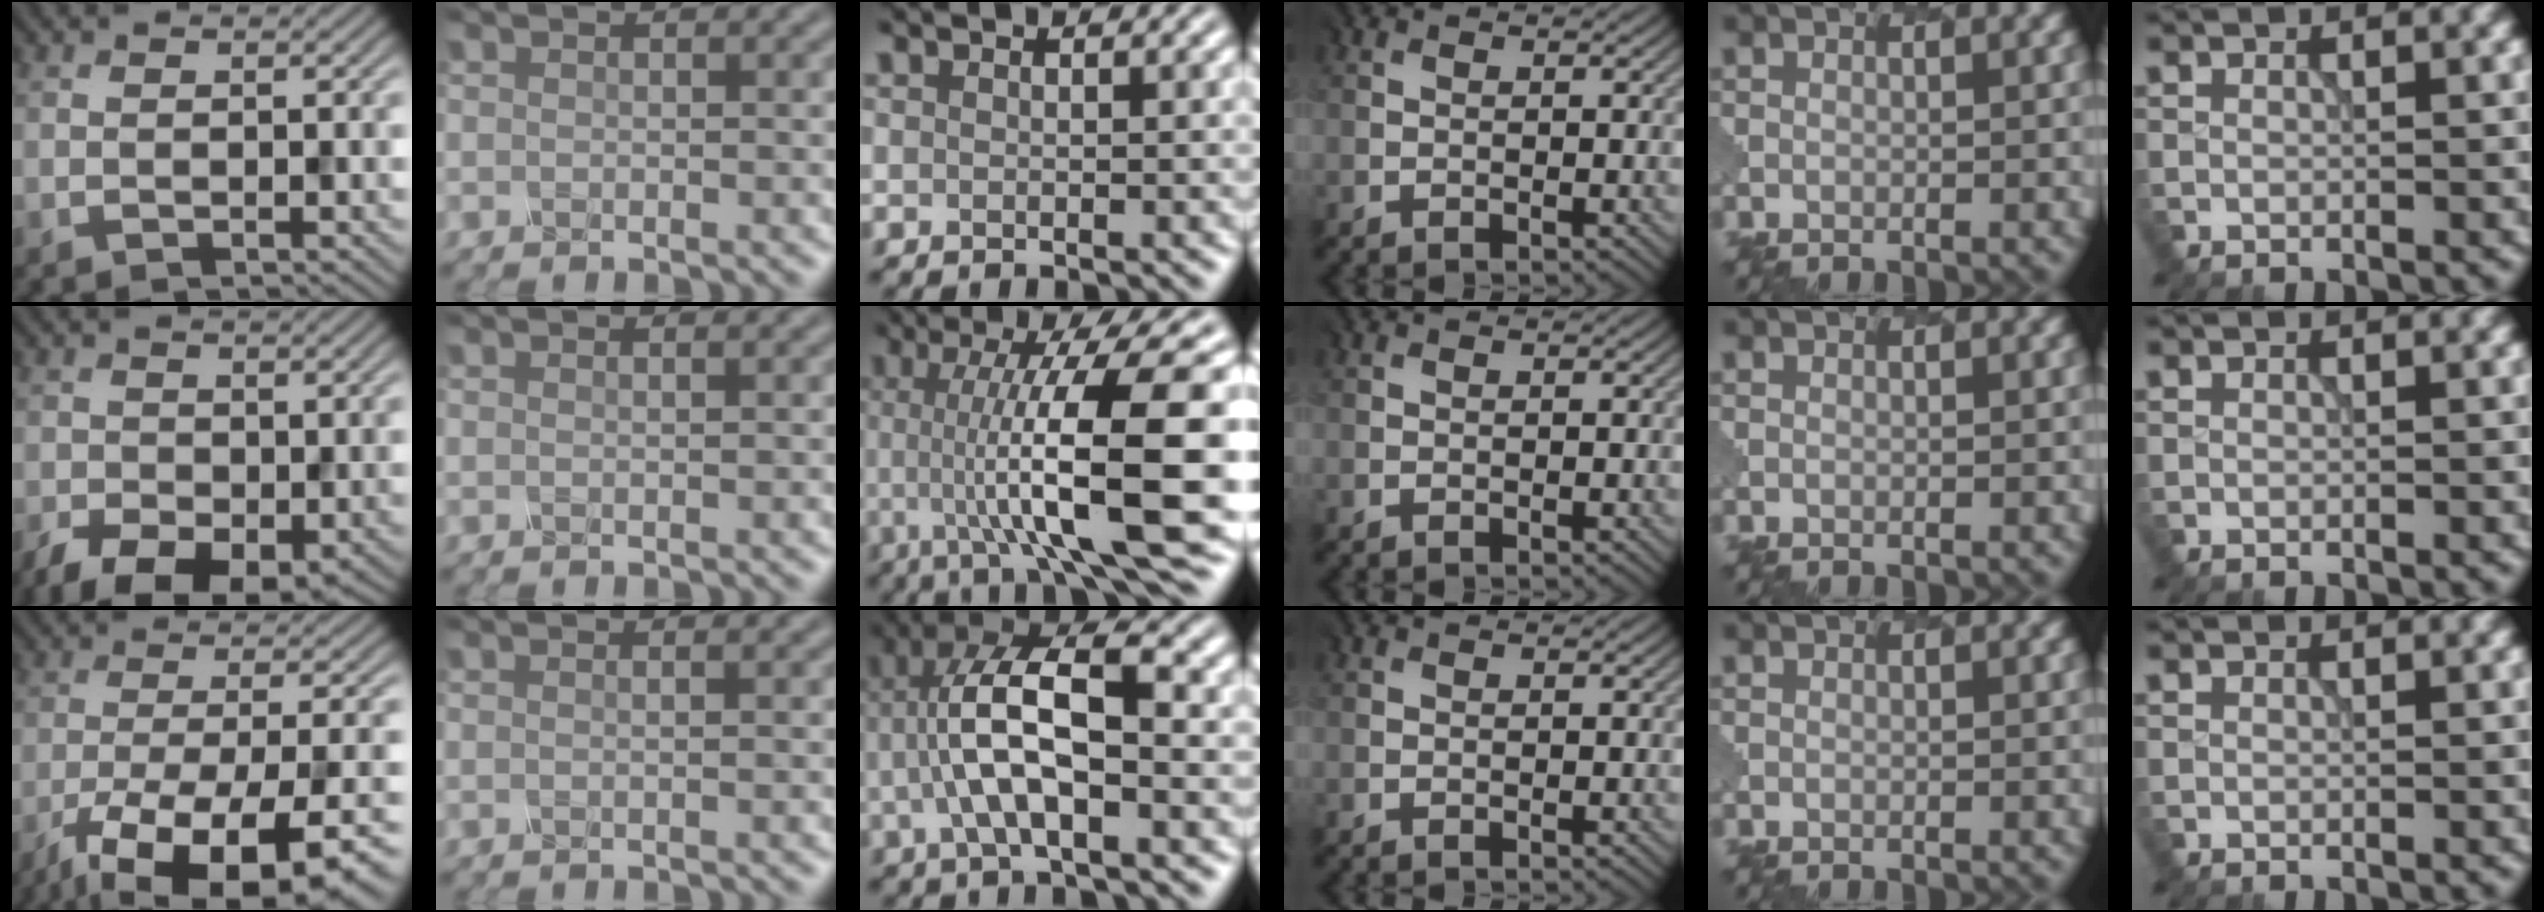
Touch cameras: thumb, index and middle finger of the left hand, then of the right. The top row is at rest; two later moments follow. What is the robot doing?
{"motion": "dispense", "object": "oil cruet"}